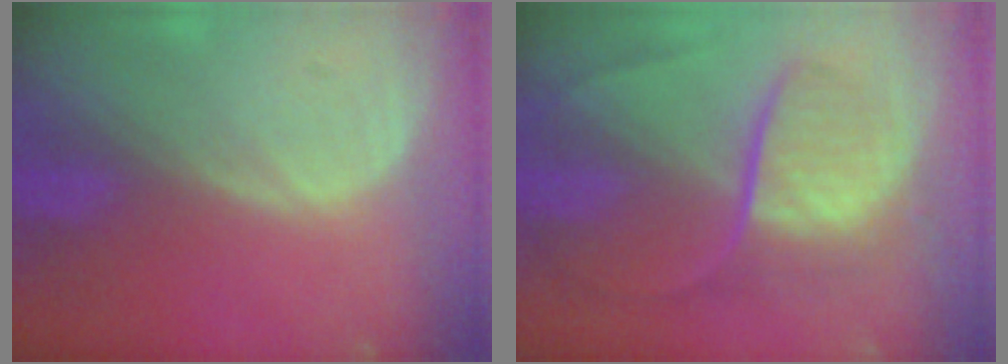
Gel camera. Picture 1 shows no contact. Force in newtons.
{"total": 9.3, "press": 7.7, "slide": 5.1}